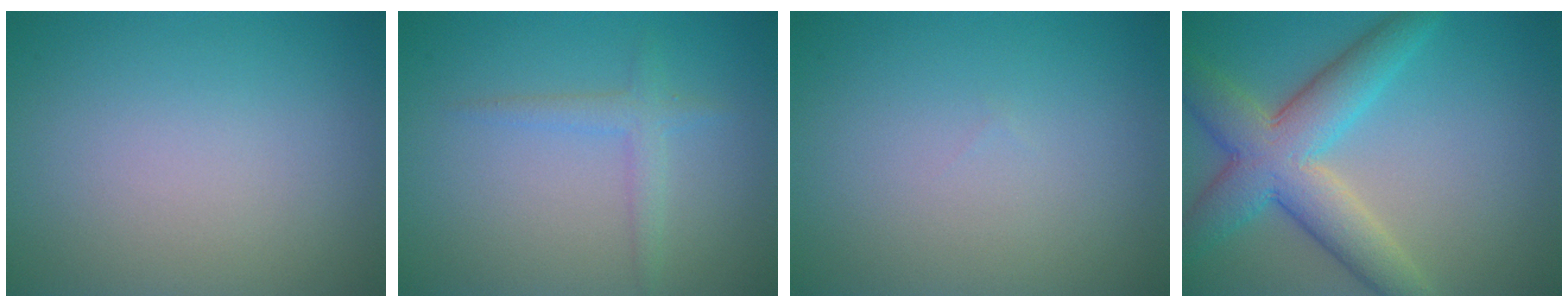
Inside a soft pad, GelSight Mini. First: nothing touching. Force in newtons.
{"total": 1.8, "press": 1.8, "slide": 0.2}
{"total": 0.0}
{"total": 7.5, "press": 7.5, "slide": 0.2}